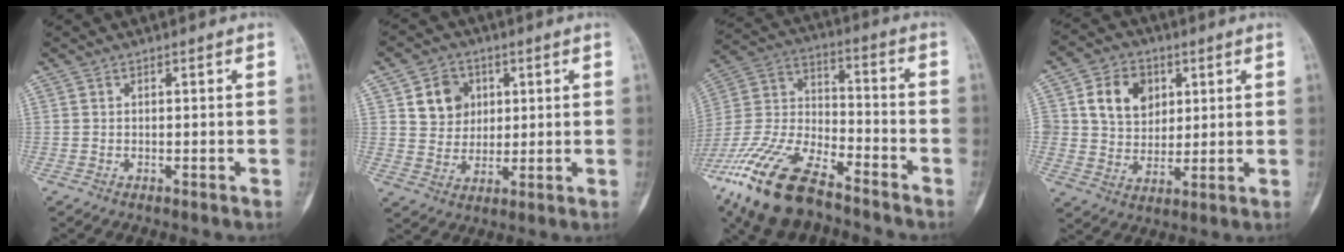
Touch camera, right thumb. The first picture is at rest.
{"total": 8.1, "force": [2.7, 6.9, 3.3], "torque": [-0.020, -0.009, 0.050]}
{"total": 21.0, "force": [-14.4, 8.0, 13.0], "torque": [-0.287, 0.037, -0.275]}
{"total": 11.0, "force": [3.4, 8.7, 5.8], "torque": [-0.061, -0.010, 0.064]}